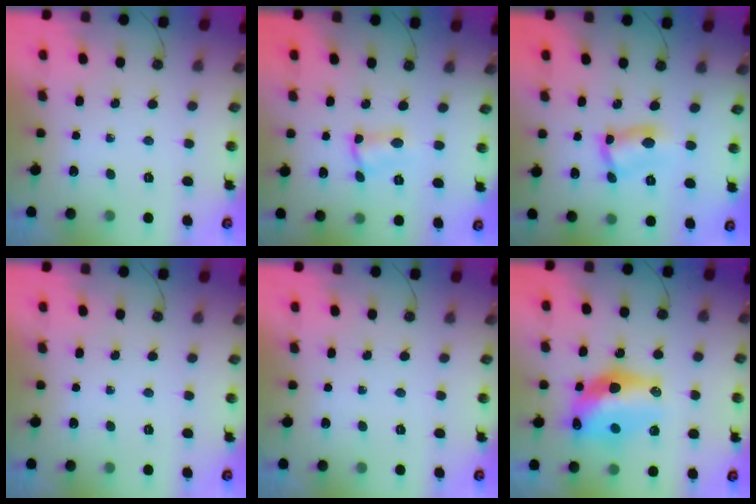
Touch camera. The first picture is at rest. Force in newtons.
{"total": 2.9, "press": 2.9, "slide": 0.2}
{"total": 7.0, "press": 7.0, "slide": 0.4}
{"total": 0.0}
{"total": 0.0}
{"total": 16.3, "press": 15.6, "slide": 4.7}